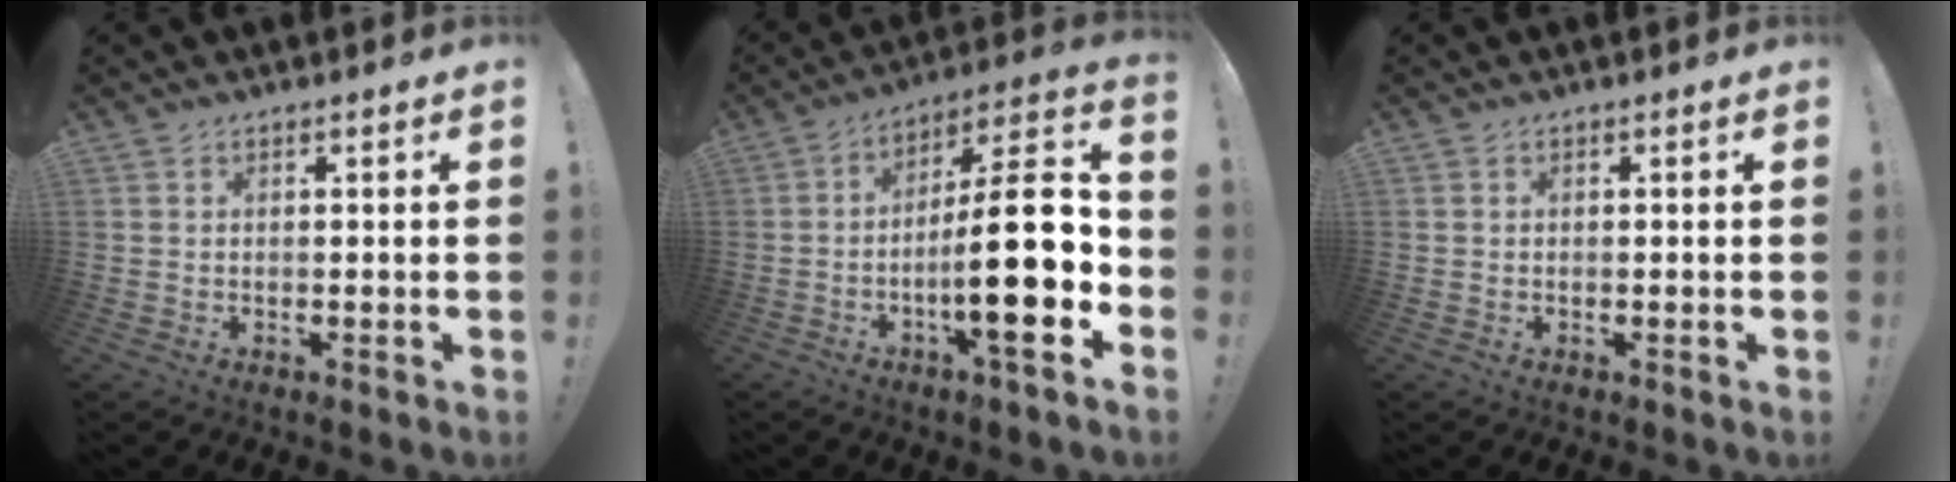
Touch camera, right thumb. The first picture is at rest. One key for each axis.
{"total": 22.5, "fx": -4.8, "fy": 4.8, "fz": 21.4, "tx": -0.347, "ty": 0.017, "tz": -0.080}
{"total": 0.0}